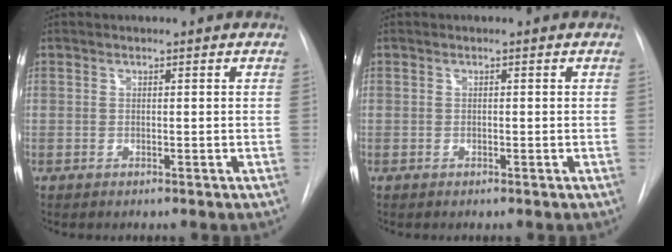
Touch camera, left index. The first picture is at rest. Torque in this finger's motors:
{"motor_torque": [-0.45, 0.24, 0.00, -0.01]}